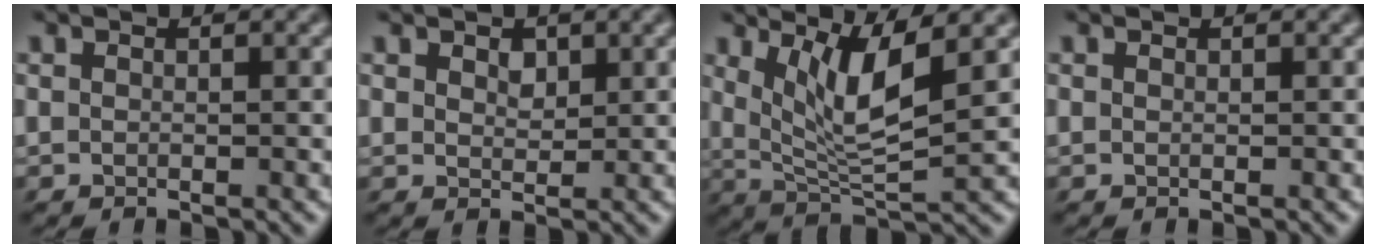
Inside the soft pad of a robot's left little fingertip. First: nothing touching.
{"total": 2.0, "force": [1.0, 1.3, 1.1], "torque": [-0.026, -0.001, 0.012]}
{"total": 5.4, "force": [2.4, 0.5, 4.8], "torque": [-0.090, -0.017, 0.045]}
{"total": 0.0}